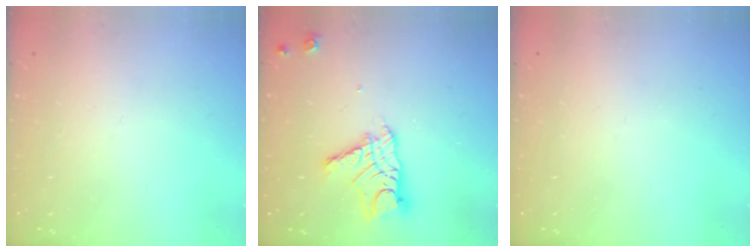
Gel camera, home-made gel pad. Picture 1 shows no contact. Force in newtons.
{"total": 11.6, "press": 11.5, "slide": 0.9}
{"total": 0.0}